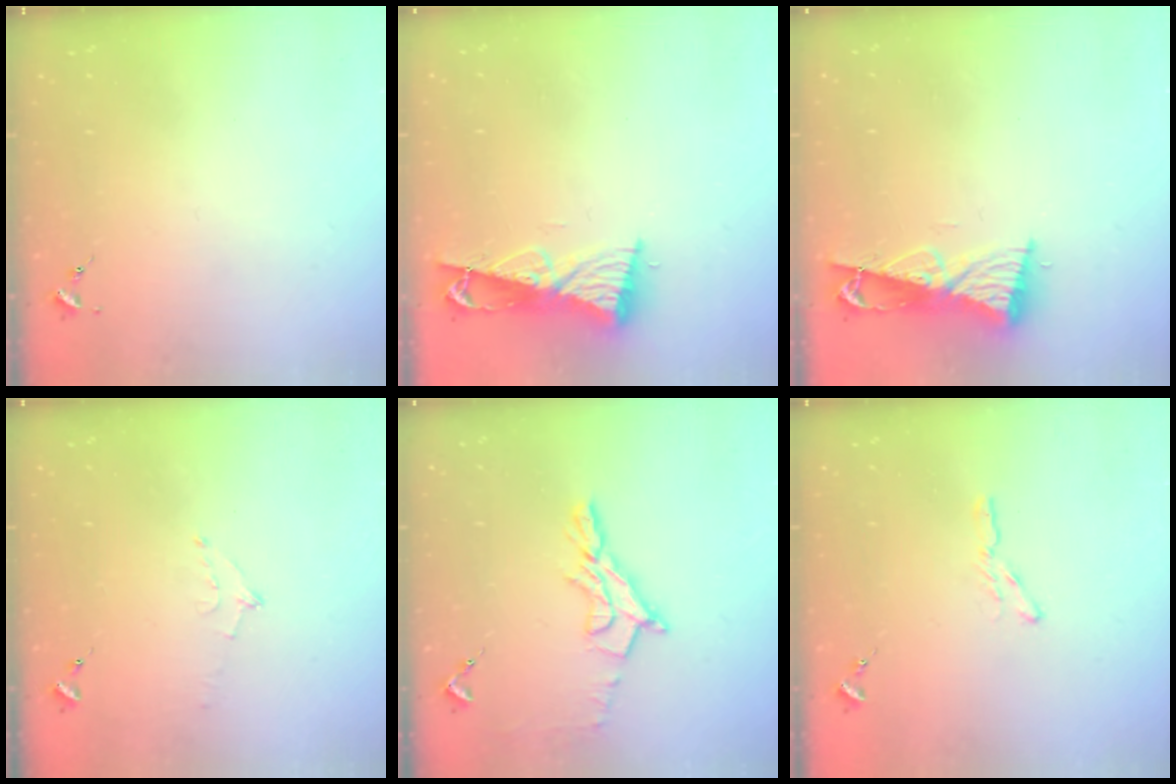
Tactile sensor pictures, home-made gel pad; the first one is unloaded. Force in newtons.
{"total": 8.5, "press": 8.4, "slide": 1.0}
{"total": 8.5, "press": 8.4, "slide": 1.0}
{"total": 6.8, "press": 6.7, "slide": 1.0}
{"total": 12.3, "press": 12.3, "slide": 0.9}
{"total": 3.9, "press": 3.9, "slide": 0.4}